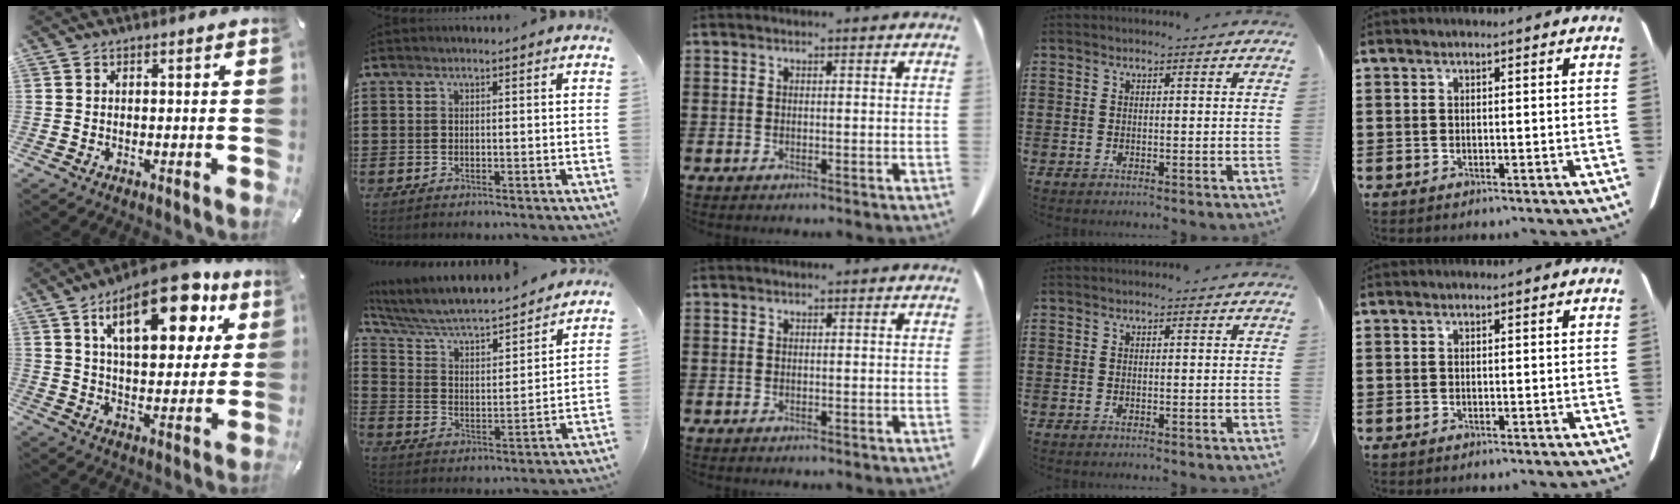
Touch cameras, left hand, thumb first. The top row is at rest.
{"thumb": {"total": 20.0, "force": [10.6, 9.0, 14.4], "torque": [-0.218, -0.037, 0.170]}, "index": {"total": 5.0, "force": [4.6, 0.8, 1.8], "torque": [-0.059, -0.042, 0.069]}}